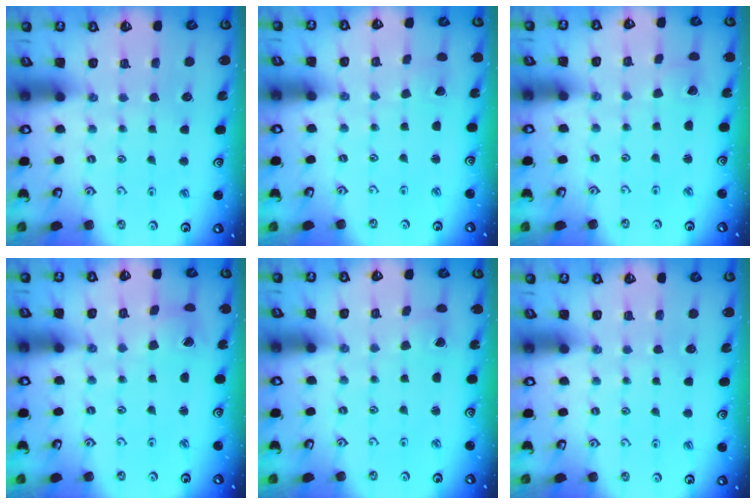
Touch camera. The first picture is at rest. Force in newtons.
{"total": 1.2, "press": 1.2, "slide": 0.0}
{"total": 2.4, "press": 2.4, "slide": 0.1}
{"total": 1.4, "press": 1.4, "slide": 0.2}
{"total": 2.8, "press": 2.8, "slide": 0.2}
{"total": 0.0}